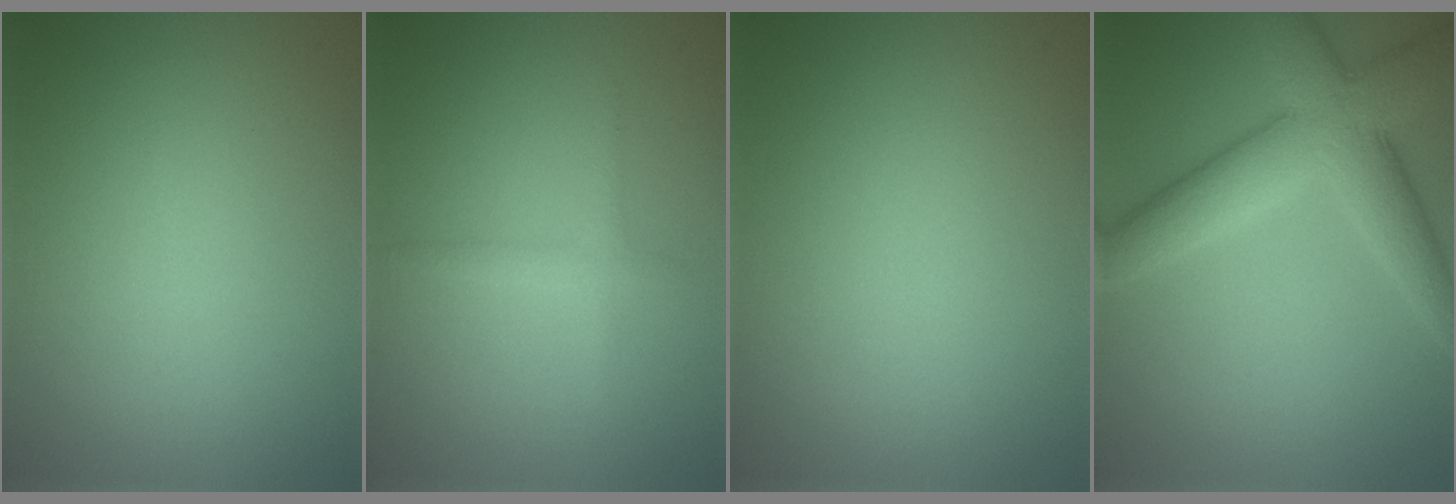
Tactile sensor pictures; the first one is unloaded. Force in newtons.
{"total": 1.3, "press": 1.3, "slide": 0.0}
{"total": 0.0}
{"total": 6.9, "press": 6.9, "slide": 0.3}